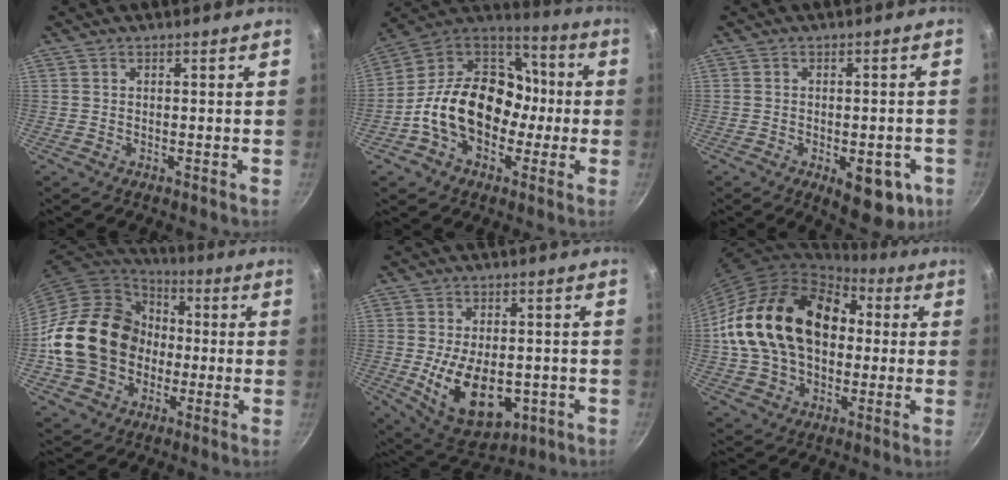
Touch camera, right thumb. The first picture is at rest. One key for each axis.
{"total": 22.6, "fx": -3.2, "fy": 16.4, "fz": 15.2, "tx": -0.222, "ty": 0.066, "tz": -0.060}
{"total": 10.5, "fx": -3.8, "fy": 5.1, "fz": 8.4, "tx": -0.066, "ty": 0.011, "tz": -0.041}
{"total": 21.1, "fx": -1.3, "fy": 17.4, "fz": 11.9, "tx": -0.190, "ty": 0.042, "tz": -0.016}
{"total": 15.7, "fx": -3.2, "fy": 9.5, "fz": 12.1, "tx": -0.171, "ty": -0.007, "tz": -0.031}
{"total": 23.4, "fx": 2.4, "fy": 16.6, "fz": 16.4, "tx": -0.271, "ty": 0.044, "tz": 0.041}